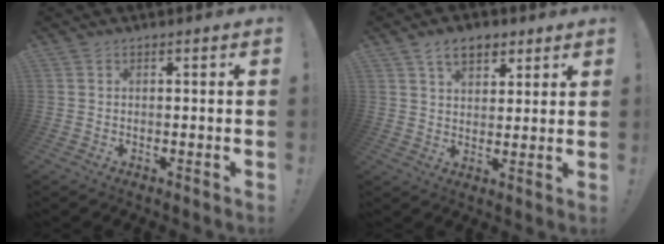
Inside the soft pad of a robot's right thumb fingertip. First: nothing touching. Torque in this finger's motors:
{"motor_torque": [0.65, 1.32, 0.13, 0.05, 0.00]}